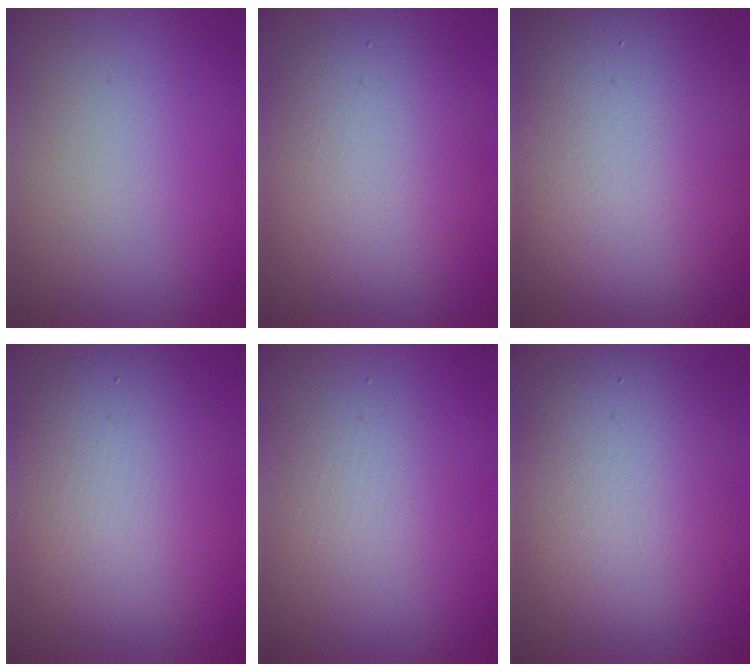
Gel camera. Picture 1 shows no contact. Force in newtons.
{"total": 6.1, "press": 6.1, "slide": 0.3}
{"total": 14.5, "press": 14.5, "slide": 0.7}
{"total": 6.8, "press": 6.8, "slide": 0.3}
{"total": 2.2, "press": 2.2, "slide": 0.1}
{"total": 6.5, "press": 6.5, "slide": 0.3}